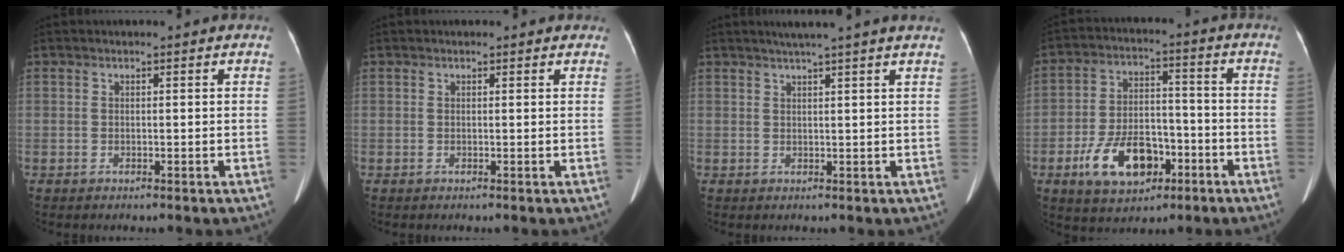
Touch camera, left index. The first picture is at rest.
{"total": 1.0, "force": [0.9, 0.5, 0.2], "torque": [-0.006, 0.003, 0.005]}
{"total": 6.1, "force": [5.0, -1.2, 3.4], "torque": [-0.046, 0.019, 0.062]}
{"total": 11.3, "force": [-5.3, 6.4, 7.7], "torque": [-0.151, 0.012, -0.084]}